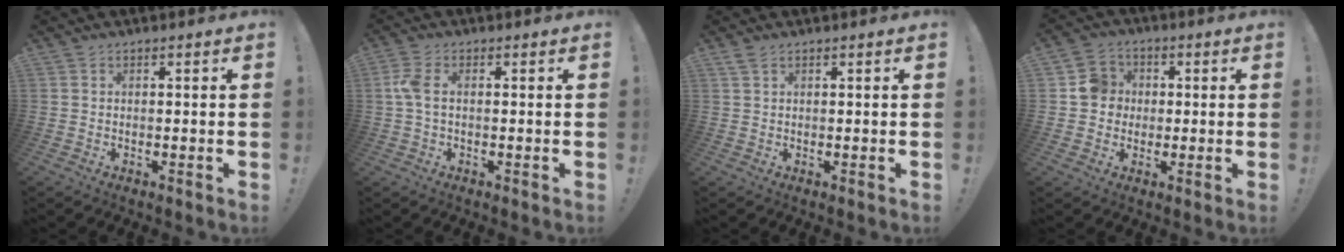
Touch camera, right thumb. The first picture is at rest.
{"total": 4.8, "force": [0.3, 2.4, 4.2], "torque": [-0.098, 0.010, 0.005]}
{"total": 1.8, "force": [1.2, 0.6, 1.1], "torque": [-0.015, -0.003, 0.021]}
{"total": 7.9, "force": [0.6, 7.6, 2.1], "torque": [-0.024, 0.010, 0.014]}